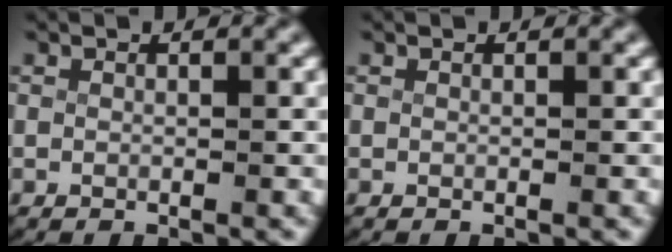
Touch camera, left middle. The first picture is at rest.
{"total": 0.0}